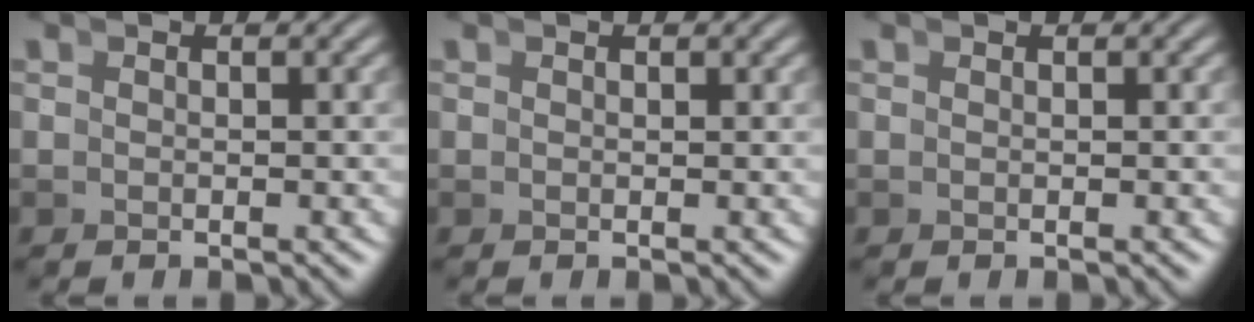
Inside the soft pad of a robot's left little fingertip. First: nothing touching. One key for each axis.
{"total": 0.0}
{"total": 0.0}